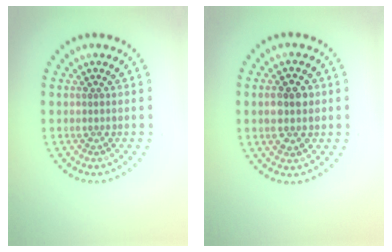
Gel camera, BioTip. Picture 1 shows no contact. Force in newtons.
{"total": 3.5, "press": 3.5, "slide": 0.3}